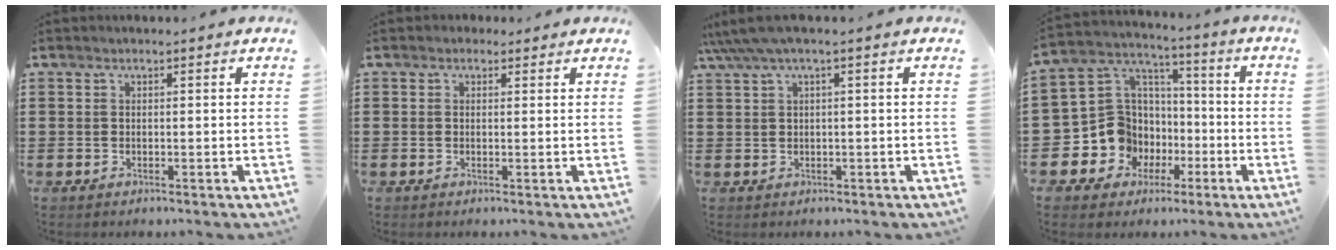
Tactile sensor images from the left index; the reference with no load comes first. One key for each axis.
{"total": 1.2, "fx": 0.7, "fy": 0.9, "fz": 0.3, "tx": -0.009, "ty": 0.008, "tz": 0.014}
{"total": 2.3, "fx": 0.4, "fy": 0.2, "fz": 2.2, "tx": -0.050, "ty": -0.002, "tz": 0.003}
{"total": 10.5, "fx": -3.2, "fy": 9.7, "fz": 2.5, "tx": -0.117, "ty": -0.009, "tz": -0.056}